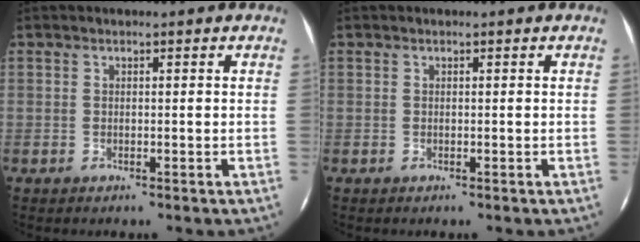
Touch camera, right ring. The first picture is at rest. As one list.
[{"total": 0.0}]